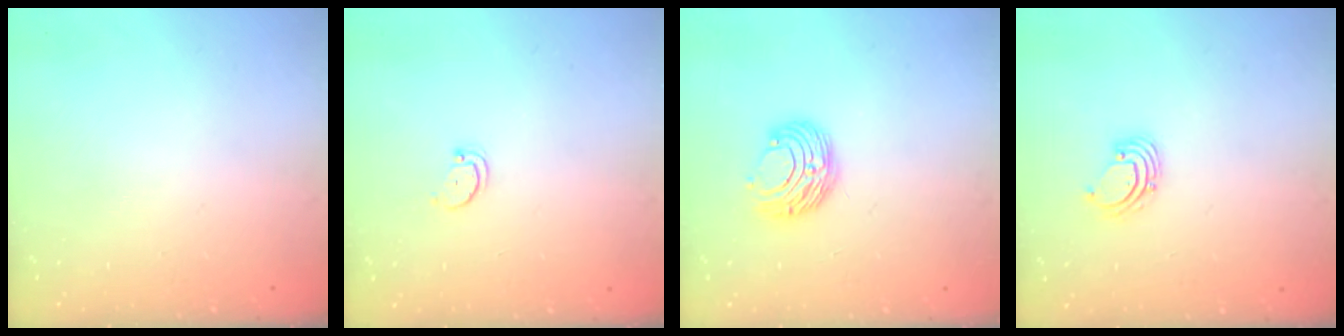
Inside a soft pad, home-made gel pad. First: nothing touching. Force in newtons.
{"total": 2.5, "press": 2.4, "slide": 0.4}
{"total": 9.0, "press": 9.0, "slide": 0.4}
{"total": 2.3, "press": 2.3, "slide": 0.2}